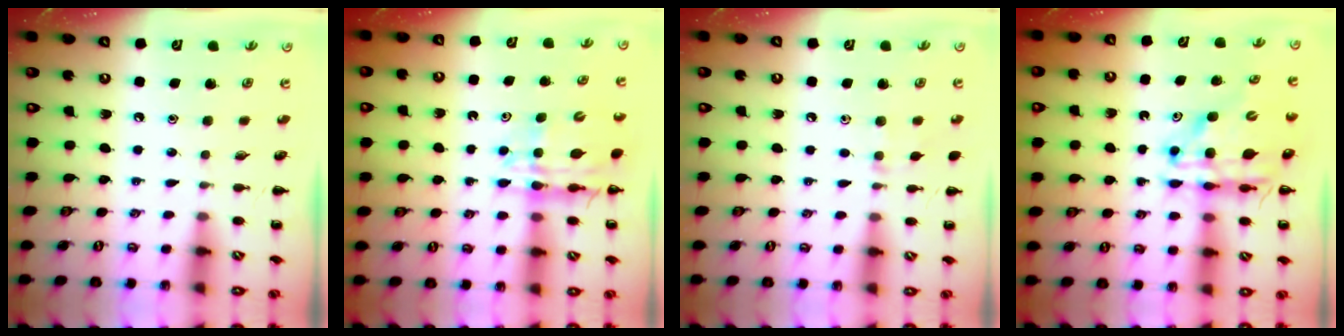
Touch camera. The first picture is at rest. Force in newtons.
{"total": 10.7, "press": 10.2, "slide": 3.4}
{"total": 6.2, "press": 6.0, "slide": 1.8}
{"total": 13.6, "press": 13.1, "slide": 3.6}